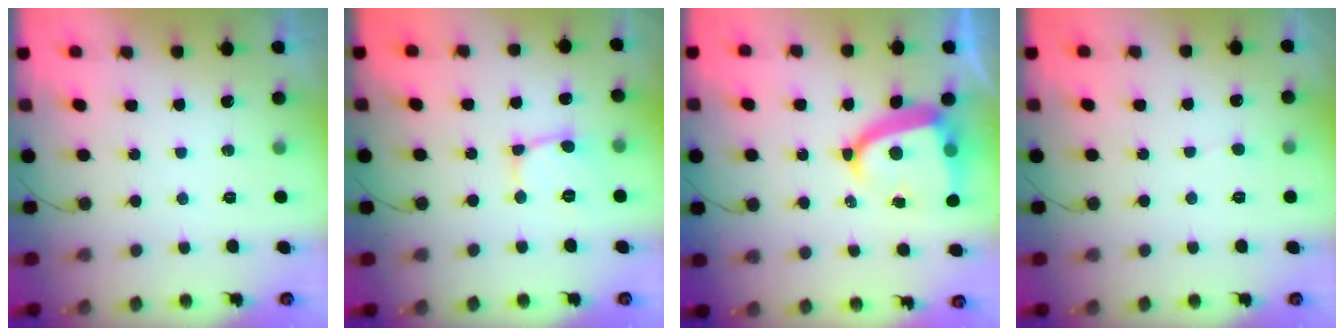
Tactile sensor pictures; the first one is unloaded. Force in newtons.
{"total": 3.5, "press": 3.4, "slide": 0.5}
{"total": 13.5, "press": 13.4, "slide": 1.8}
{"total": 2.4, "press": 2.4, "slide": 0.3}